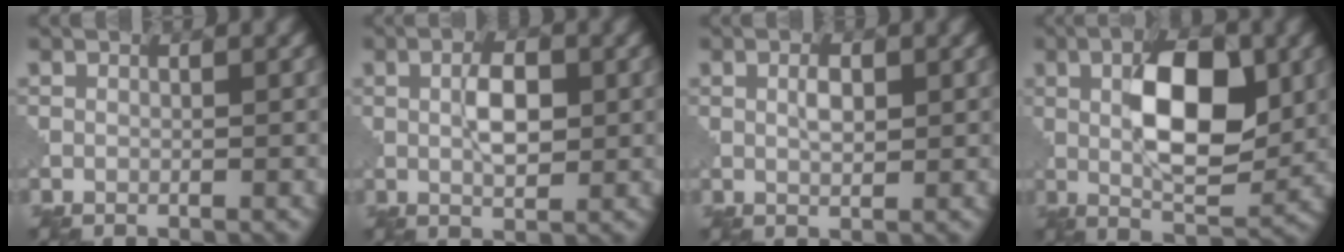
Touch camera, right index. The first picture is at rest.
{"total": 3.3, "force": [0.6, 1.4, 2.9], "torque": [-0.053, 0.001, 0.011]}
{"total": 1.6, "force": [0.6, 0.6, 1.3], "torque": [-0.026, 0.002, 0.013]}
{"total": 9.0, "force": [1.6, 3.8, 8.0], "torque": [-0.121, 0.005, 0.027]}